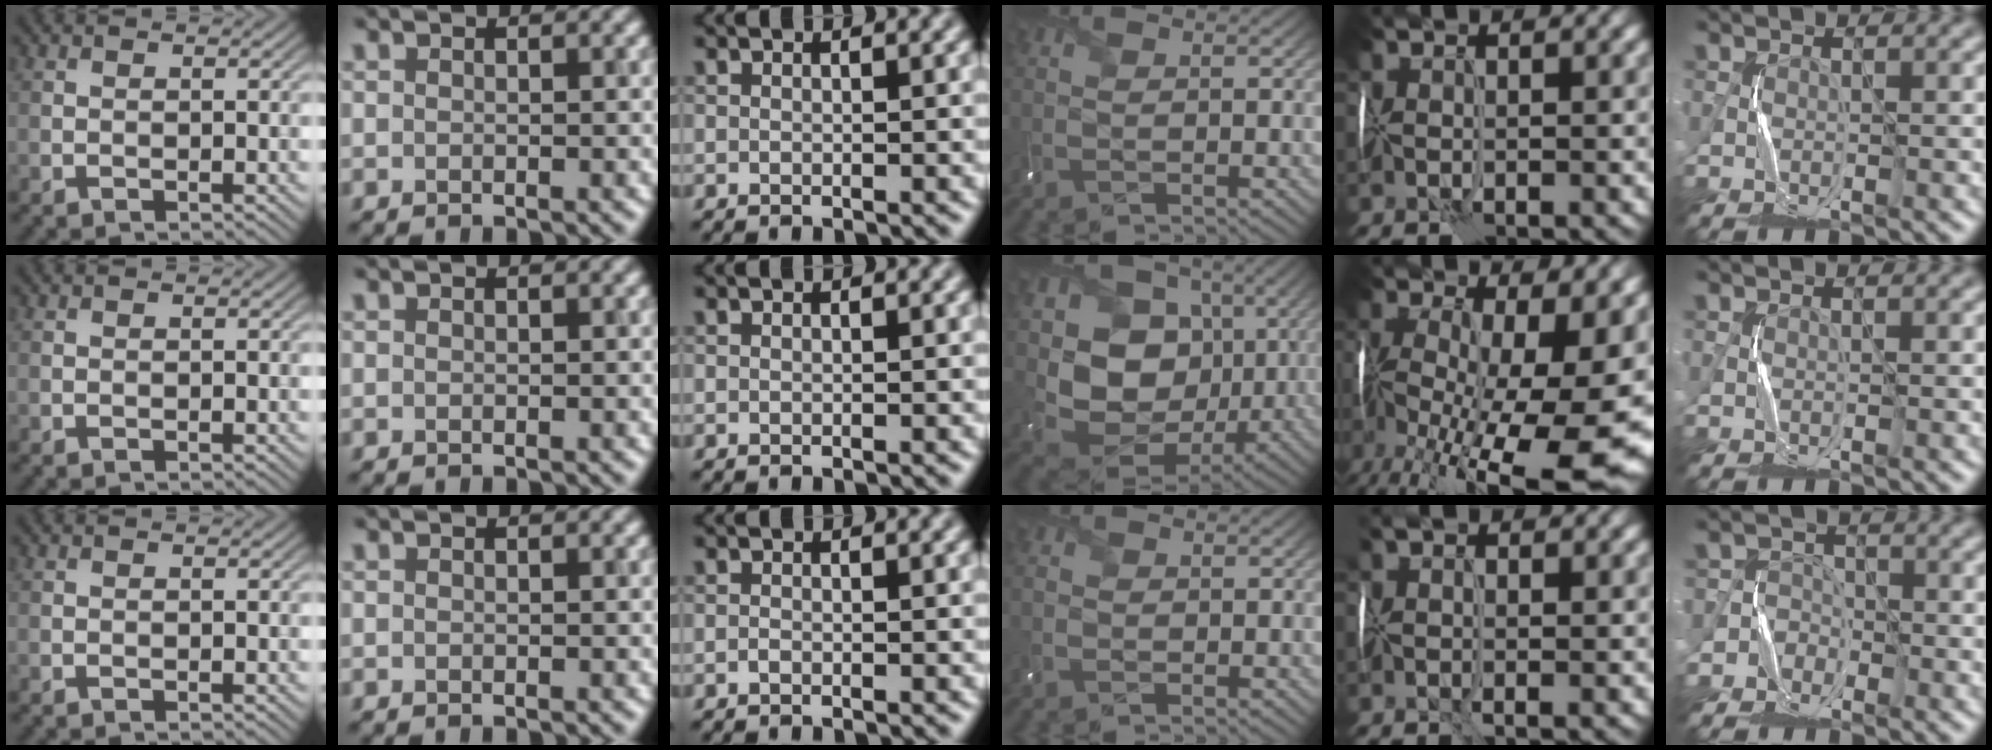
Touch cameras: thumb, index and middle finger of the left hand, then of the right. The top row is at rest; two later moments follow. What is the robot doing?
{"motion": "wrap", "object": "receipt paper"}